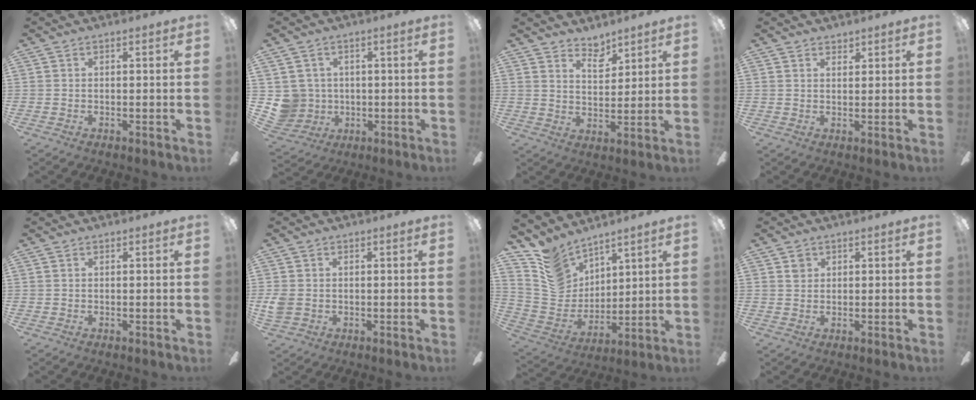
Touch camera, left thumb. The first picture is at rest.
{"total": 6.7, "force": [0.7, 6.6, 0.6], "torque": [-0.040, -0.001, 0.023]}
{"total": 5.6, "force": [4.9, 2.1, 1.7], "torque": [-0.021, -0.031, 0.086]}
{"total": 1.8, "force": [1.6, 0.7, 0.1], "torque": [-0.002, -0.004, 0.032]}
{"total": 0.0}
{"total": 3.5, "force": [-0.2, 2.9, 1.8], "torque": [-0.038, 0.005, -0.001]}
{"total": 11.7, "force": [9.0, 7.1, 2.7], "torque": [-0.086, -0.061, 0.184]}
{"total": 2.0, "force": [1.1, 1.5, 0.6], "torque": [0.002, -0.006, 0.018]}